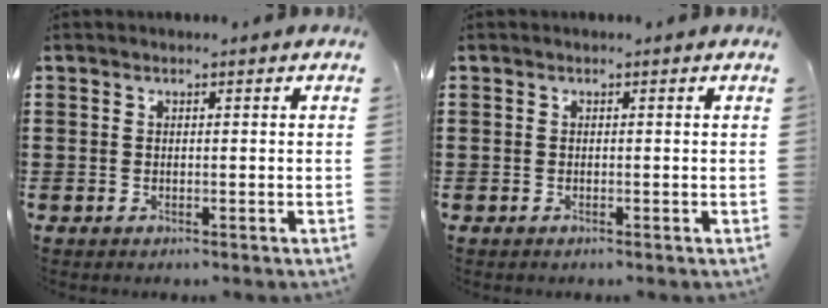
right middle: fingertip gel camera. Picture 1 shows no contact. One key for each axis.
{"total": 0.0}